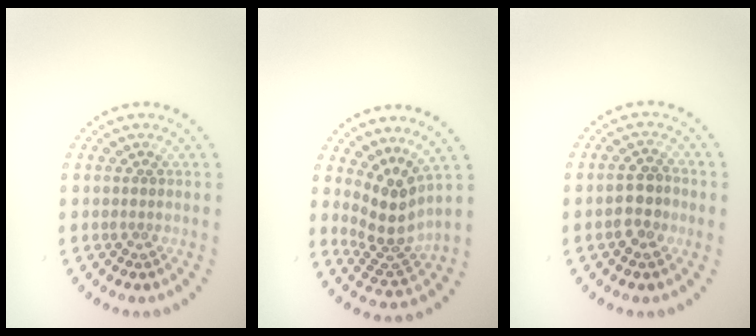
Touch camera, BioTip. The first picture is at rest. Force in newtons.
{"total": 3.8, "press": 2.8, "slide": 2.6}
{"total": 2.8, "press": 2.8, "slide": 0.4}